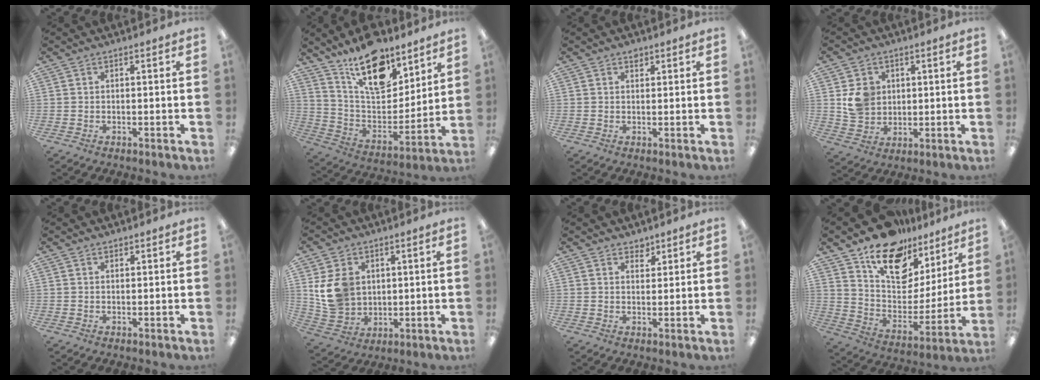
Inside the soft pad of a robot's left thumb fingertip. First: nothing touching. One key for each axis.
{"total": 19.6, "fx": 13.5, "fy": 9.6, "fz": 10.6, "tx": -0.168, "ty": -0.085, "tz": 0.237}
{"total": 1.5, "fx": 1.1, "fy": 0.8, "fz": 0.6, "tx": 0.003, "ty": -0.006, "tz": 0.017}
{"total": 7.1, "fx": 2.1, "fy": 6.4, "fz": 2.5, "tx": -0.041, "ty": 0.005, "tz": 0.043}
{"total": 0.9, "fx": 0.8, "fy": 0.4, "fz": 0.1, "tx": -0.003, "ty": 0.000, "tz": 0.016}
{"total": 10.6, "fx": 3.1, "fy": 8.7, "fz": 5.1, "tx": -0.124, "ty": 0.000, "tz": 0.063}
{"total": 2.9, "fx": 2.5, "fy": 1.4, "fz": 0.2, "tx": 0.008, "ty": -0.015, "tz": 0.043}
{"total": 17.1, "fx": 12.1, "fy": 9.8, "fz": 7.1, "tx": -0.123, "ty": -0.083, "tz": 0.219}